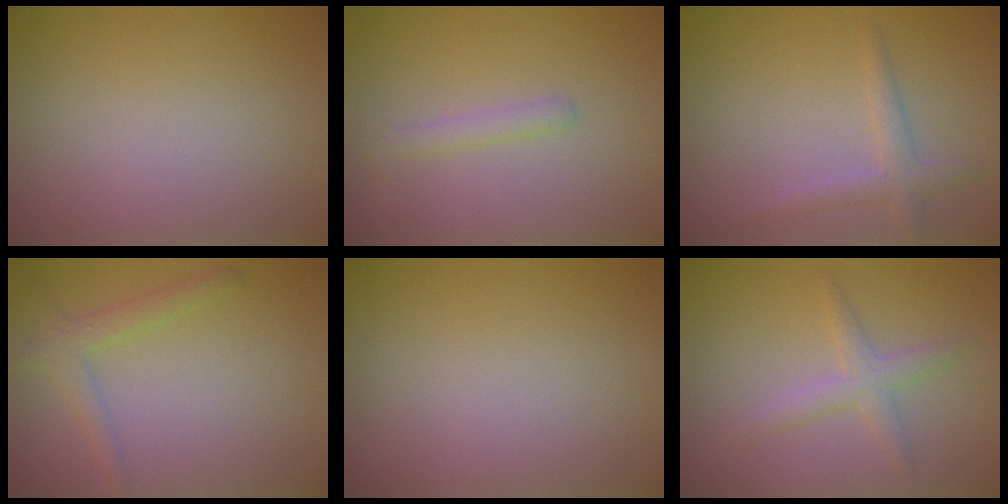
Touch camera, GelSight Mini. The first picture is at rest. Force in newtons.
{"total": 1.4, "press": 1.4, "slide": 0.1}
{"total": 2.1, "press": 2.1, "slide": 0.1}
{"total": 2.4, "press": 2.4, "slide": 0.1}
{"total": 0.0}
{"total": 2.2, "press": 2.2, "slide": 0.1}